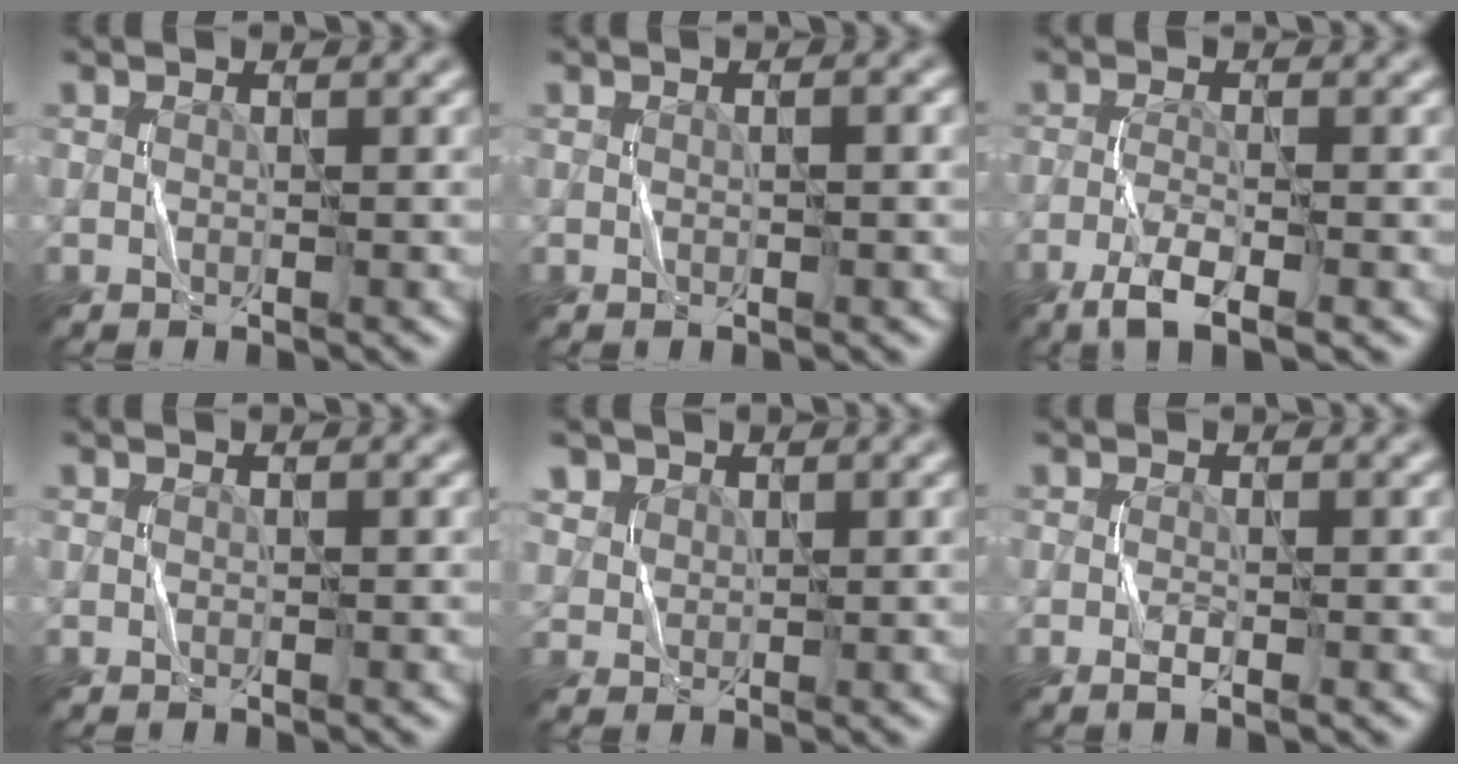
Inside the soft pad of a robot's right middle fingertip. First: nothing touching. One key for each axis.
{"total": 1.0, "fx": 0.3, "fy": 0.2, "fz": 1.0, "tx": -0.019, "ty": 0.001, "tz": 0.001}
{"total": 3.5, "fx": -2.2, "fy": 0.7, "fz": 2.6, "tx": -0.055, "ty": -0.003, "tz": -0.048}
{"total": 0.0}
{"total": 2.3, "fx": 1.5, "fy": 1.7, "fz": 0.5, "tx": -0.020, "ty": -0.010, "tz": 0.048}
{"total": 0.9, "fx": -0.4, "fy": 0.1, "fz": 0.8, "tx": -0.016, "ty": -0.001, "tz": -0.008}